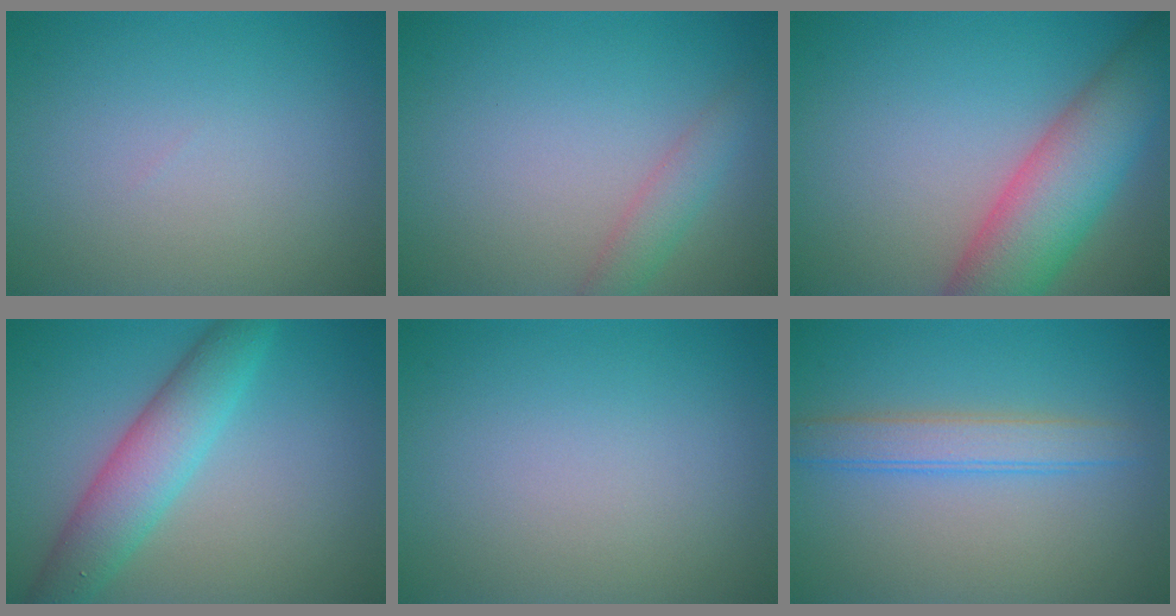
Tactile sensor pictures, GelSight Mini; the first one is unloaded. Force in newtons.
{"total": 2.1, "press": 2.1, "slide": 0.1}
{"total": 8.6, "press": 8.6, "slide": 0.3}
{"total": 5.4, "press": 5.4, "slide": 0.2}
{"total": 0.0}
{"total": 3.0, "press": 2.9, "slide": 0.2}